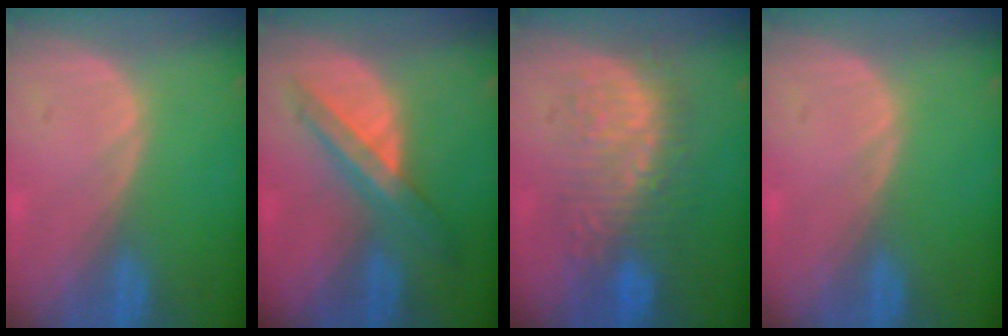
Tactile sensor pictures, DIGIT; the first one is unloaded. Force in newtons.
{"total": 7.2, "press": 6.1, "slide": 3.8}
{"total": 8.9, "press": 8.8, "slide": 1.5}
{"total": 0.0}